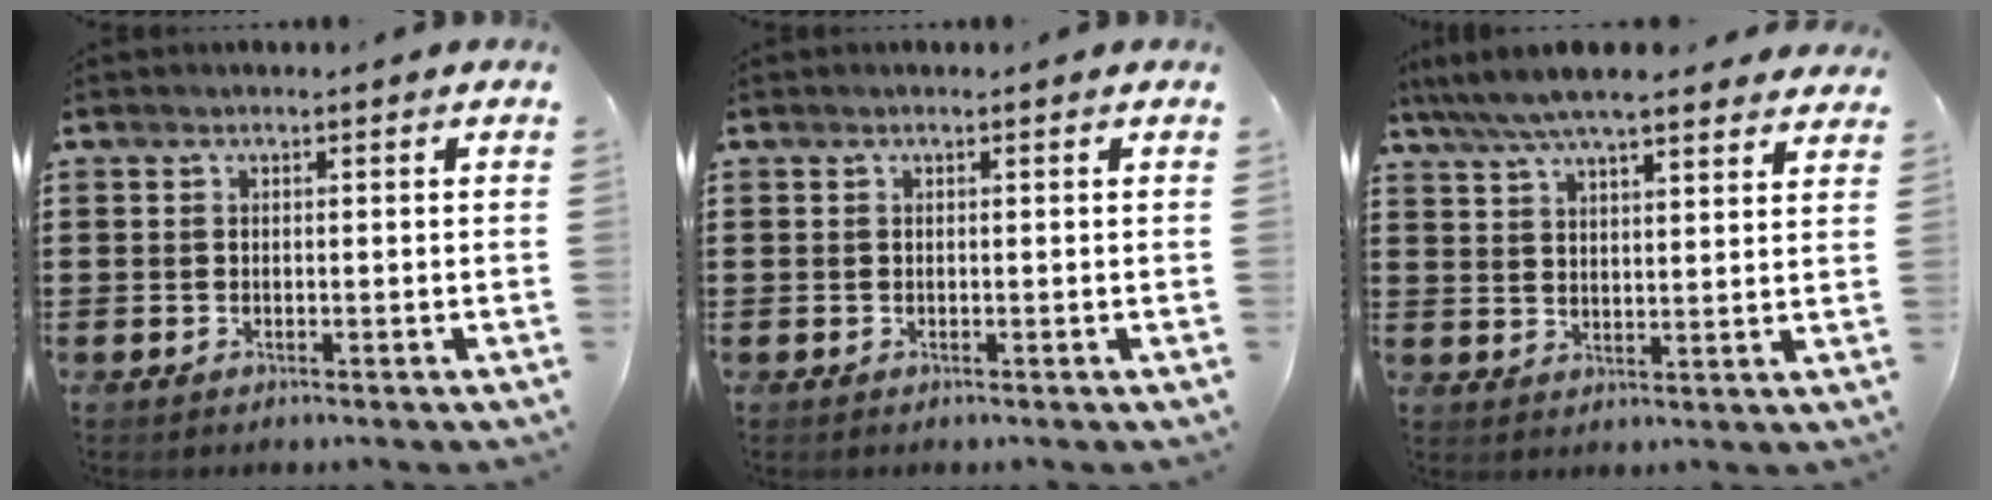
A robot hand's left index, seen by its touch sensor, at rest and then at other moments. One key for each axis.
{"total": 0.0}
{"total": 6.7, "fx": 6.0, "fy": 0.9, "fz": 2.9, "tx": -0.075, "ty": -0.017, "tz": 0.107}